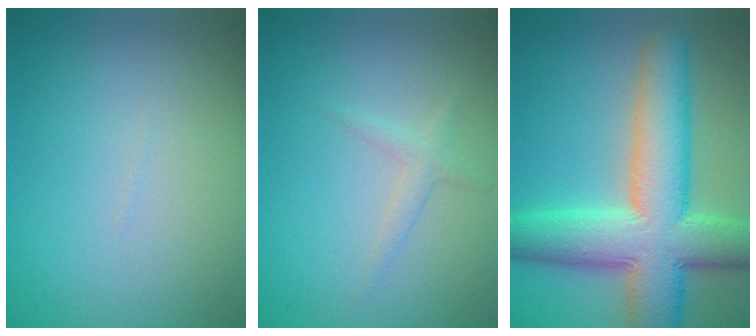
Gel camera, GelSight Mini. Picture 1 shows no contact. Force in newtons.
{"total": 1.2, "press": 1.2, "slide": 0.1}
{"total": 10.8, "press": 10.8, "slide": 0.6}